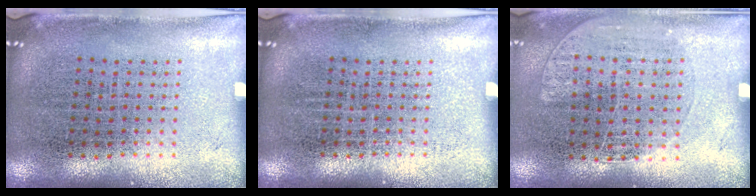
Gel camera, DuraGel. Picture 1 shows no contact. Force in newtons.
{"total": 0.0}
{"total": 1.1, "press": 0.9, "slide": 0.5}